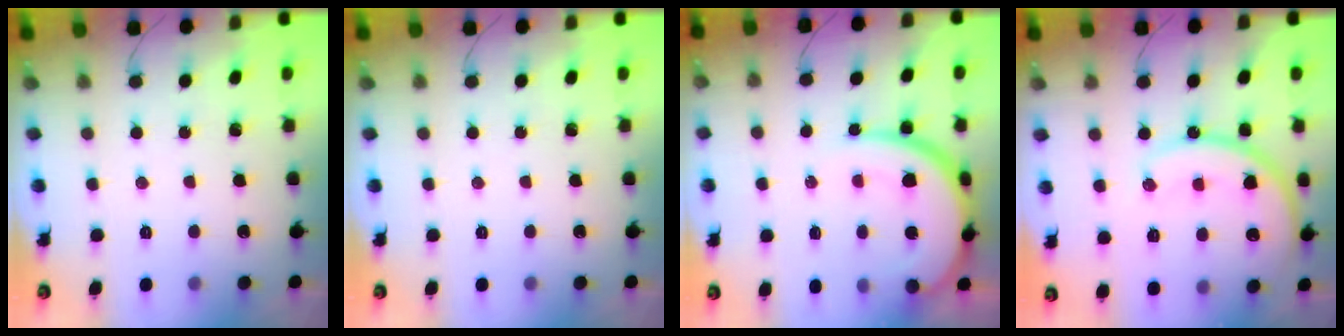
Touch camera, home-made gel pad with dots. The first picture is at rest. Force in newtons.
{"total": 0.0}
{"total": 13.4, "press": 13.3, "slide": 1.4}
{"total": 17.7, "press": 17.6, "slide": 1.8}